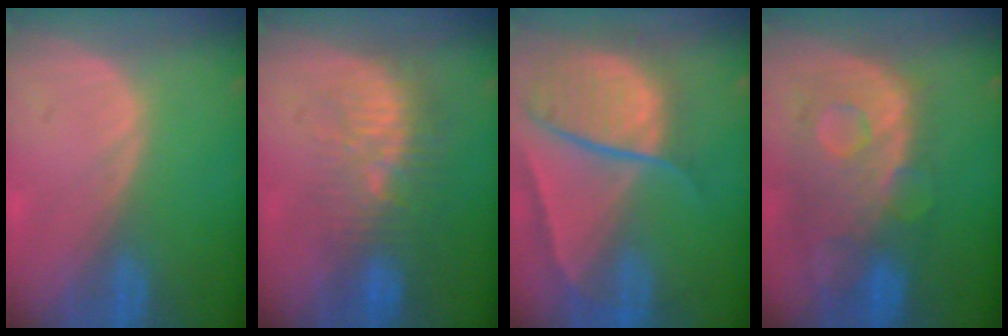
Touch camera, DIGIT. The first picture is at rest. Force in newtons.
{"total": 9.3, "press": 8.6, "slide": 3.7}
{"total": 10.7, "press": 9.0, "slide": 5.8}
{"total": 11.2, "press": 9.7, "slide": 5.6}